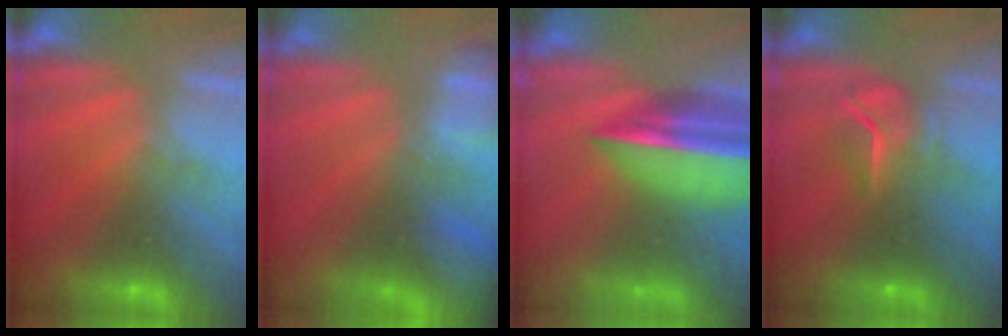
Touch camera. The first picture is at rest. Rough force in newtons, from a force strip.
{"total": 5.9}
{"total": 6.1}
{"total": 3.3}